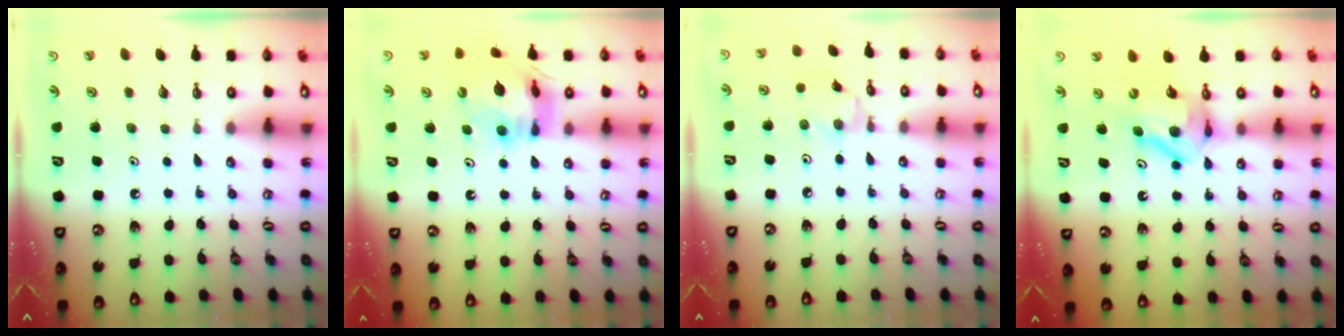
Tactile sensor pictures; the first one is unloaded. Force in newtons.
{"total": 14.0, "press": 13.9, "slide": 1.8}
{"total": 1.4, "press": 1.3, "slide": 0.2}
{"total": 9.0, "press": 9.0, "slide": 0.9}